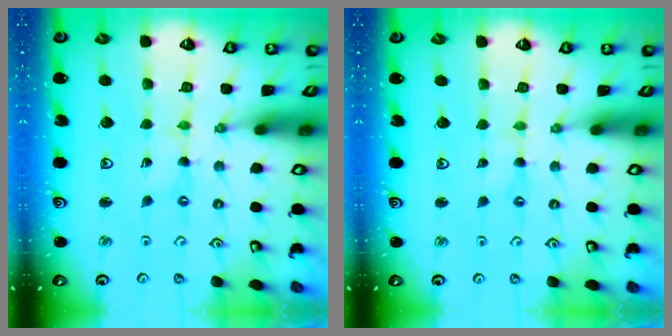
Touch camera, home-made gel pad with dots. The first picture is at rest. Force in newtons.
{"total": 1.1, "press": 1.0, "slide": 0.3}